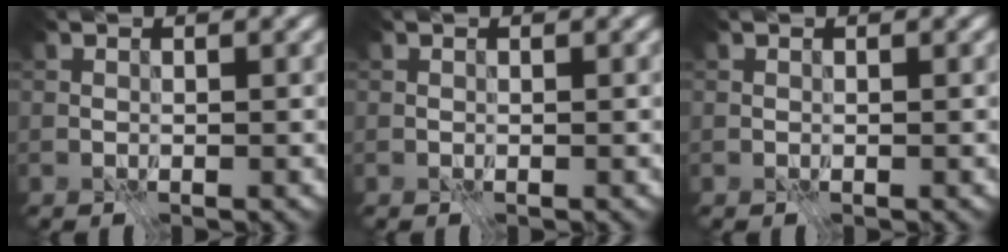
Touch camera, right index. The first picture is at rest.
{"total": 0.0}
{"total": 0.0}